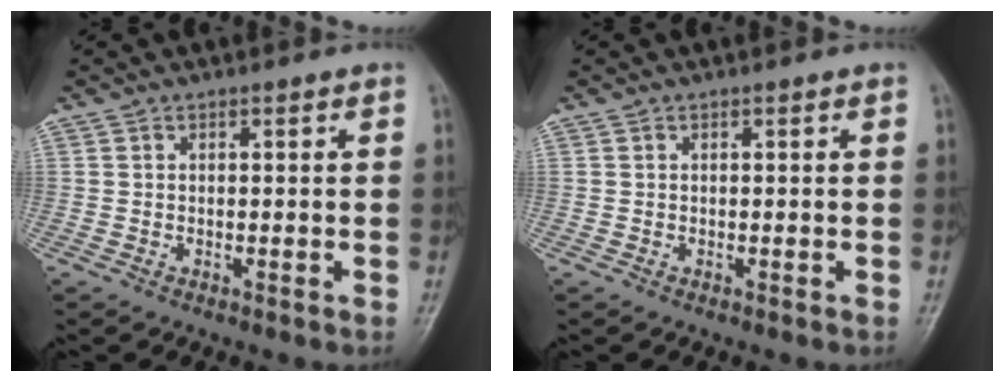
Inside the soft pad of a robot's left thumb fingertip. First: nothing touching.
{"total": 0.0}